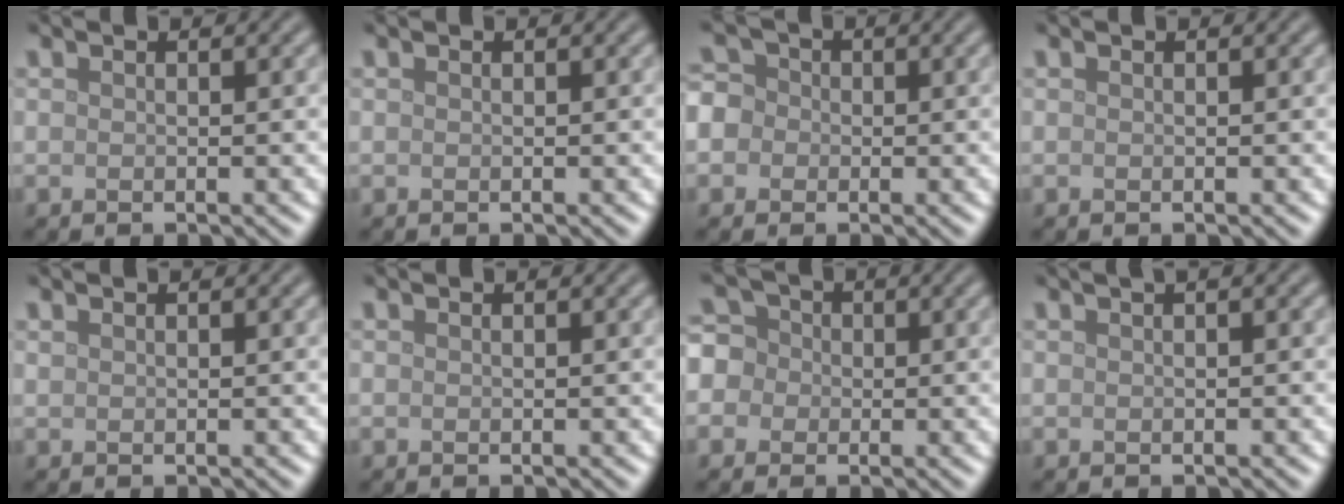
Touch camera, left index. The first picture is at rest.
{"total": 0.0}
{"total": 4.7, "force": [-0.5, 4.5, 1.4], "torque": [-0.022, 0.026, -0.043]}
{"total": 0.0}
{"total": 0.0}
{"total": 0.0}
{"total": 5.4, "force": [-0.7, 5.2, 1.5], "torque": [-0.030, 0.030, -0.044]}
{"total": 1.8, "force": [0.8, 0.6, 1.5], "torque": [-0.018, 0.005, 0.008]}